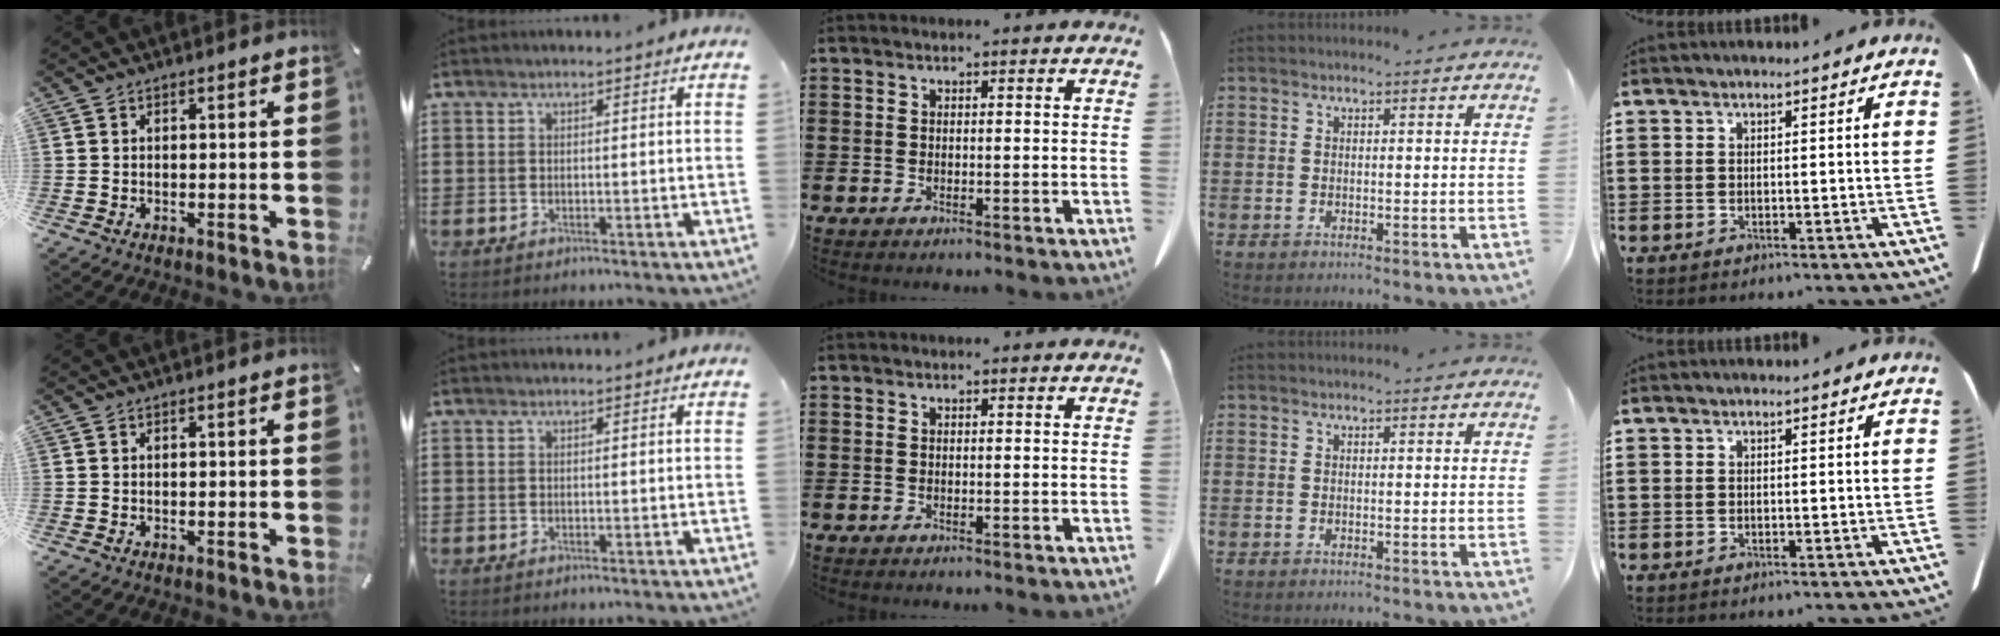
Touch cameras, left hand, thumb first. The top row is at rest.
{}